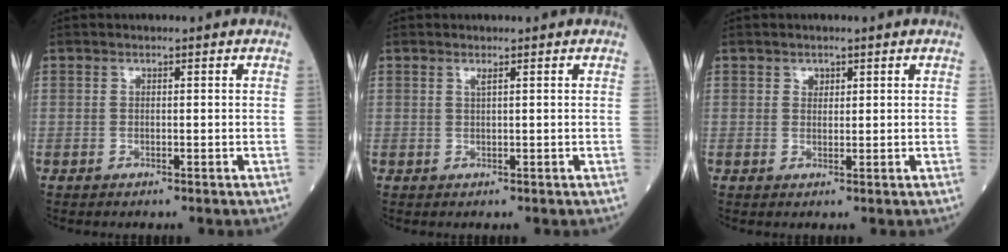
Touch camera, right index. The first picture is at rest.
{"total": 0.7, "force": [0.4, -0.1, 0.5], "torque": [-0.015, -0.004, 0.009]}
{"total": 1.2, "force": [0.7, 0.9, 0.4], "torque": [0.000, -0.003, 0.010]}